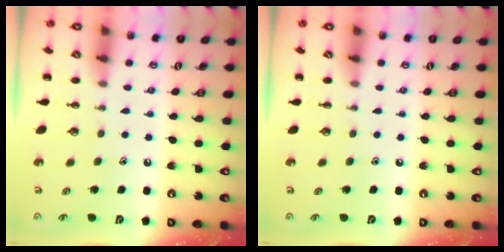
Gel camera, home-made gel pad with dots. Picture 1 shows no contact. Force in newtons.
{"total": 0.0}